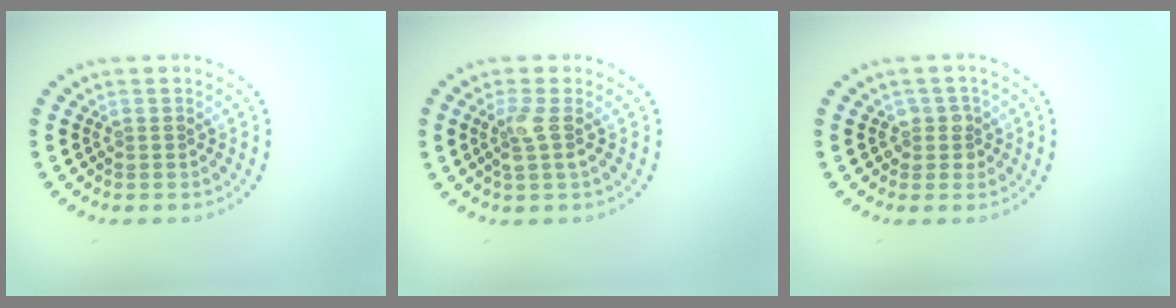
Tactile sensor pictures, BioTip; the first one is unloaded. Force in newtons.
{"total": 2.0, "press": 1.6, "slide": 1.2}
{"total": 1.7, "press": 1.5, "slide": 0.8}